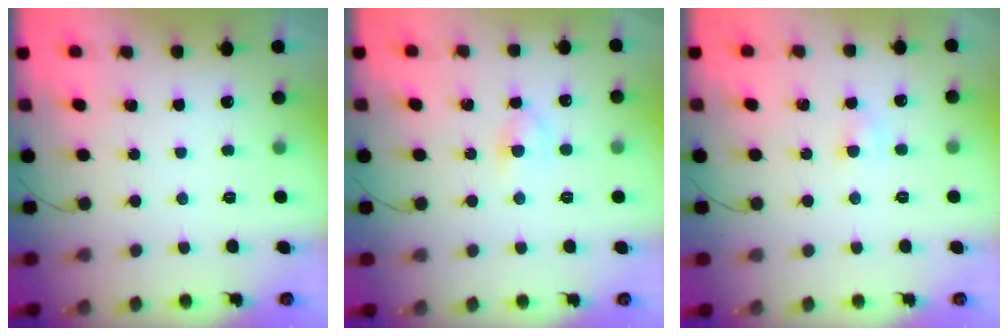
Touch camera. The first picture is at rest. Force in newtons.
{"total": 4.6, "press": 4.3, "slide": 1.5}
{"total": 3.0, "press": 2.8, "slide": 1.0}